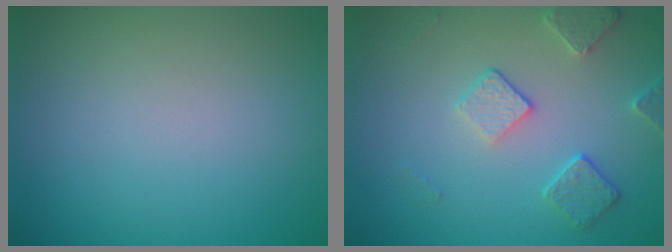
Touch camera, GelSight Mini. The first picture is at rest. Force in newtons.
{"total": 3.0, "press": 2.7, "slide": 1.4}